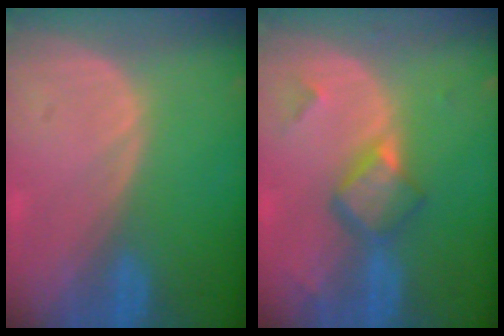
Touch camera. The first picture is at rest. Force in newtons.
{"total": 5.7, "press": 4.9, "slide": 3.0}